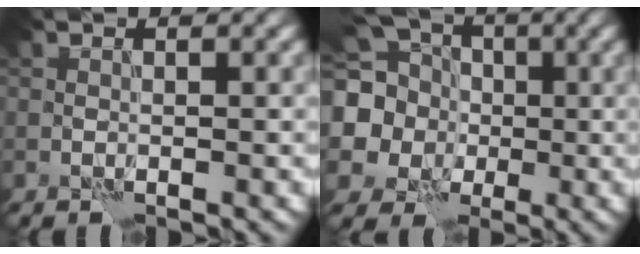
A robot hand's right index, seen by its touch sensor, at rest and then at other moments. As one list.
[{"total": 10.2, "force": [0.4, 9.4, 4.0], "torque": [-0.122, 0.005, -0.025]}]